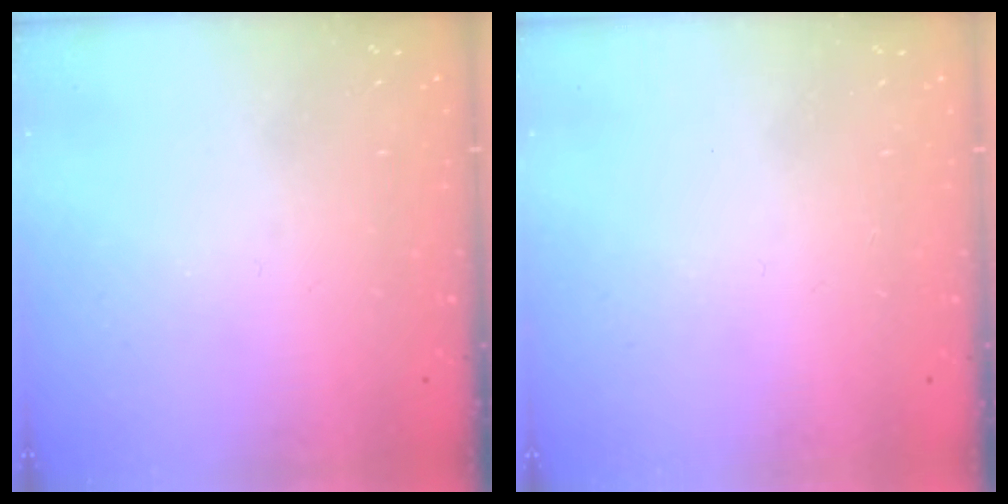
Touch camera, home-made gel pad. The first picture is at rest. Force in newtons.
{"total": 1.6, "press": 1.6, "slide": 0.1}